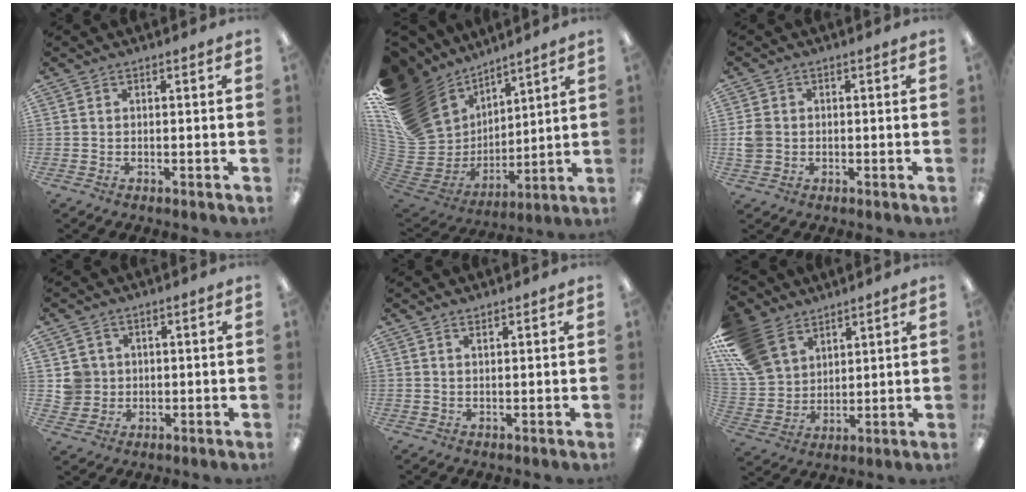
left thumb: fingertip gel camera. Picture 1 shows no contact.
{"total": 23.1, "force": [10.1, 17.2, 11.8], "torque": [-0.248, -0.075, 0.223]}
{"total": 3.4, "force": [-0.2, 3.2, 1.3], "torque": [-0.024, 0.008, -0.002]}
{"total": 5.2, "force": [1.0, 5.1, 0.6], "torque": [-0.011, 0.006, 0.019]}
{"total": 0.9, "force": [0.9, 0.1, 0.3], "torque": [-0.007, -0.001, 0.016]}
{"total": 15.4, "force": [9.5, 10.3, 6.3], "torque": [-0.154, -0.035, 0.190]}